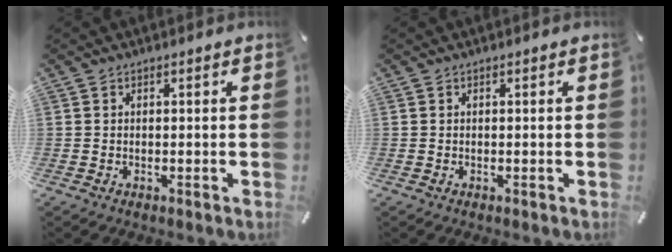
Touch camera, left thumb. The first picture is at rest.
{"total": 0.0}